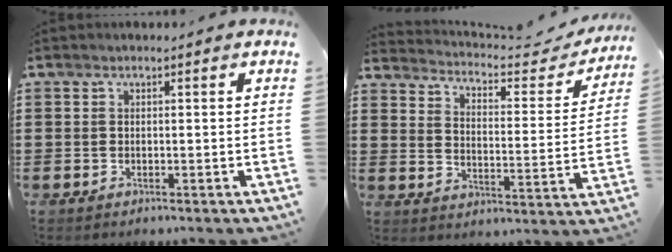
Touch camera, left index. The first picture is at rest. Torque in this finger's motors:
{"motor_torque": [1.19, -0.95, 0.05, 0.01]}